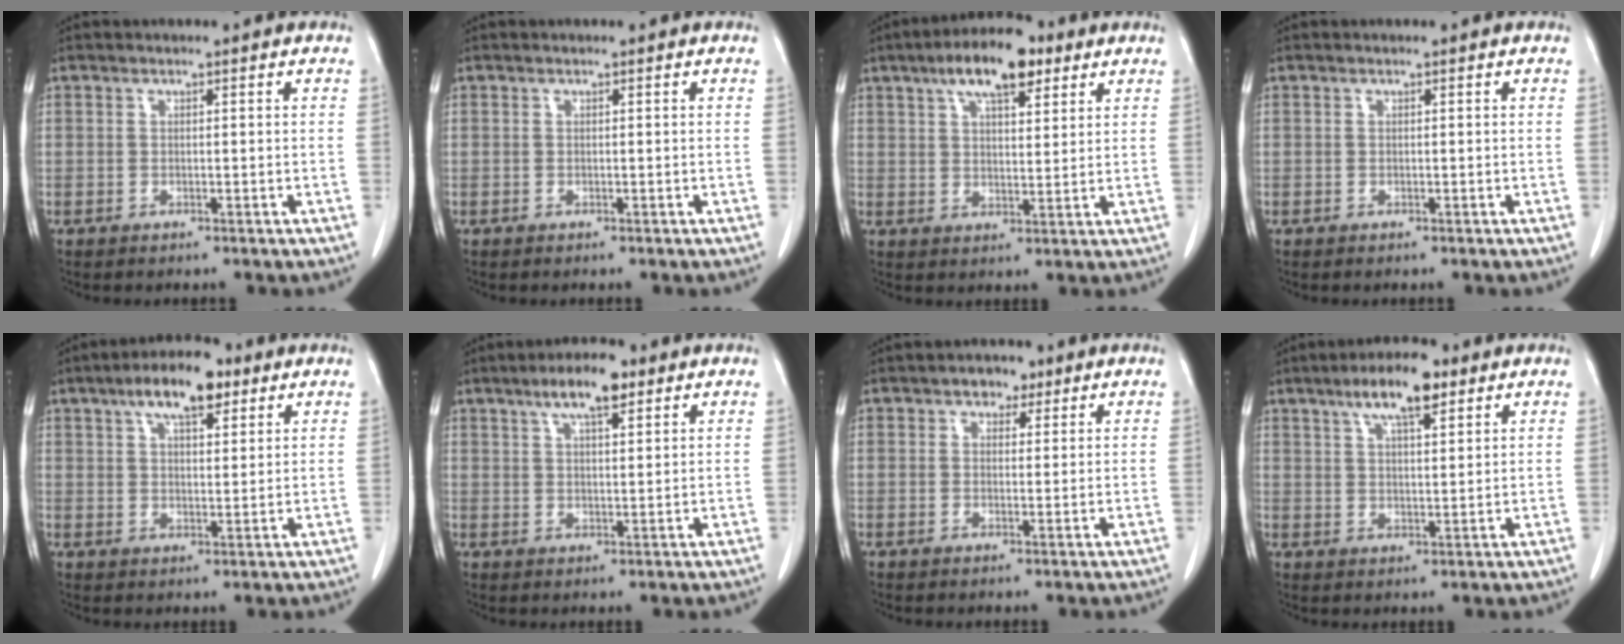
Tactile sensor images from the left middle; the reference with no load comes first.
{"total": 0.0}
{"total": 10.1, "force": [6.0, 3.5, 7.4], "torque": [-0.128, 0.021, 0.097]}
{"total": 0.0}
{"total": 8.8, "force": [5.2, 3.1, 6.4], "torque": [-0.112, 0.018, 0.085]}
{"total": 6.8, "force": [4.2, 1.7, 5.0], "torque": [-0.093, 0.010, 0.068]}
{"total": 2.9, "force": [1.7, 1.9, 1.4], "torque": [-0.022, 0.008, 0.024]}
{"total": 8.1, "force": [4.9, 2.0, 6.1], "torque": [-0.111, 0.012, 0.083]}